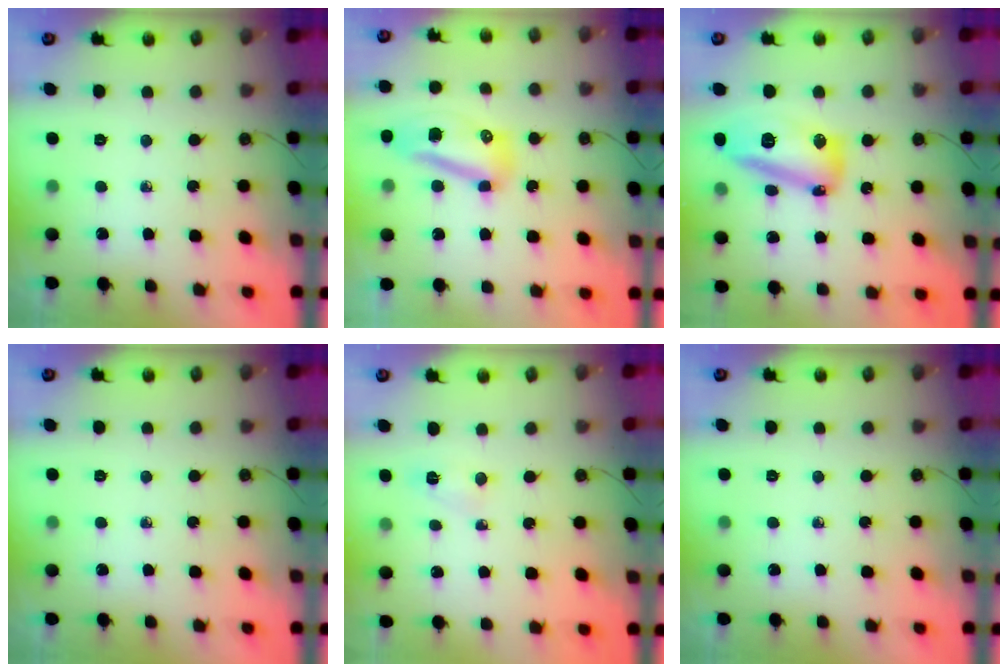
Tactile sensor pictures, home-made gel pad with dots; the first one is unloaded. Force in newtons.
{"total": 11.7, "press": 11.0, "slide": 4.1}
{"total": 14.7, "press": 14.6, "slide": 1.5}
{"total": 0.0}
{"total": 3.7, "press": 3.7, "slide": 0.6}
{"total": 0.0}